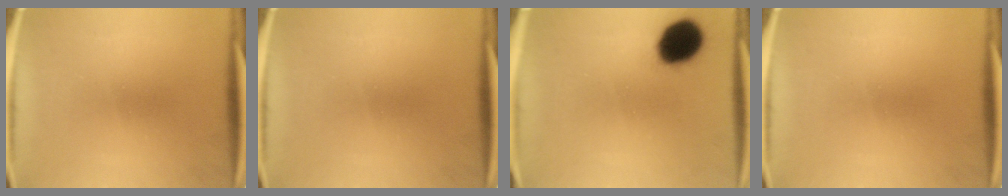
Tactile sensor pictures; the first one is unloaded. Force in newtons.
{"total": 0.0}
{"total": 13.7}
{"total": 0.0}